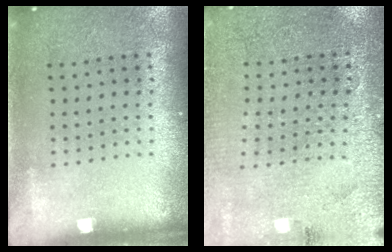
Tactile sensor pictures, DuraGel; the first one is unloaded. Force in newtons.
{"total": 2.8, "press": 2.7, "slide": 0.5}